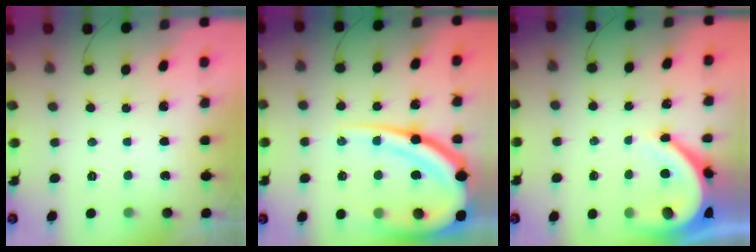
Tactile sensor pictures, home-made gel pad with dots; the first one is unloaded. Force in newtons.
{"total": 23.9, "press": 23.7, "slide": 2.7}
{"total": 8.8, "press": 8.7, "slide": 1.2}